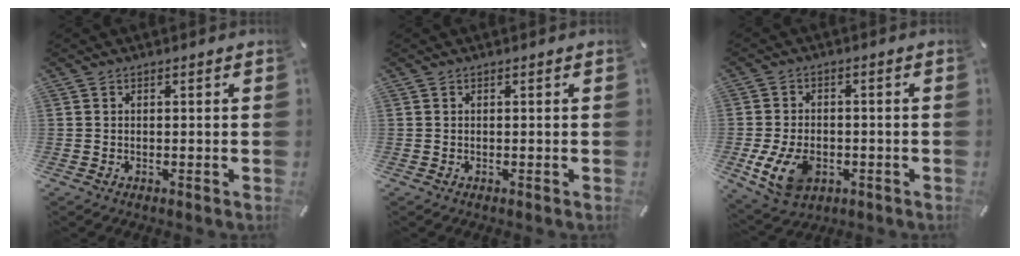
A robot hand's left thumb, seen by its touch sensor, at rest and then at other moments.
{"total": 0.0}
{"total": 10.3, "force": [-3.1, 7.2, 6.7], "torque": [-0.133, 0.001, -0.056]}